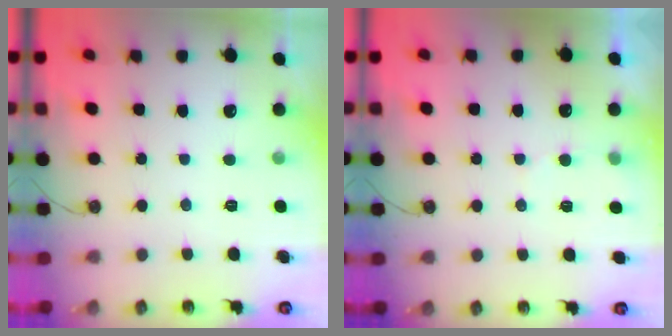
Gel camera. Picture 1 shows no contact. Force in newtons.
{"total": 3.4, "press": 3.4, "slide": 0.4}